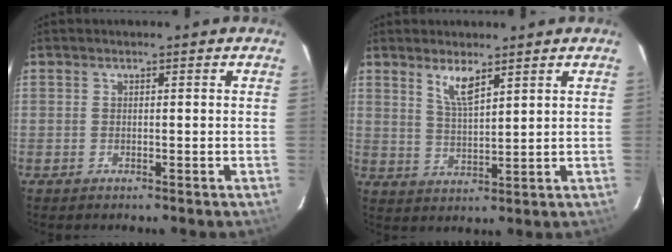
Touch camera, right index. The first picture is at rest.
{"total": 5.0, "force": [3.4, 1.1, 3.5], "torque": [-0.067, -0.004, 0.067]}